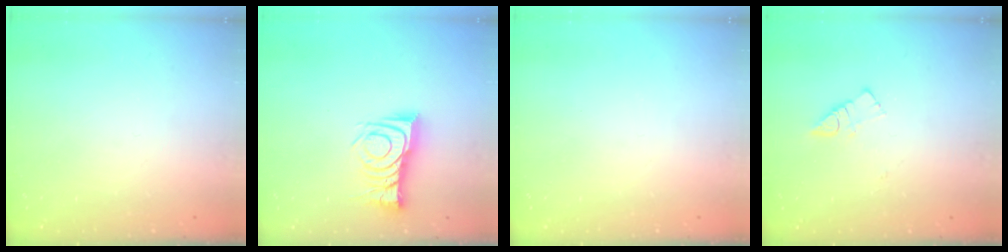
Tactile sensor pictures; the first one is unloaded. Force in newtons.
{"total": 11.2, "press": 11.2, "slide": 0.5}
{"total": 0.0}
{"total": 4.8, "press": 4.7, "slide": 0.8}